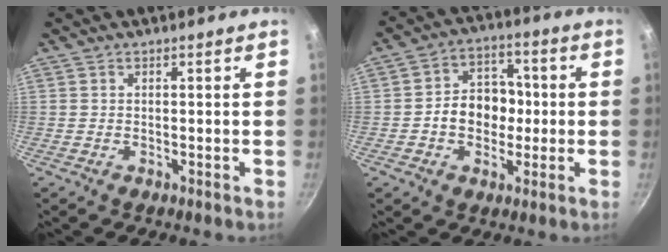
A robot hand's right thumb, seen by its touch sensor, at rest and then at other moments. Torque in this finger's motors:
{"motor_torque": [1.32, 1.68, 0.86, -0.07, 0.06]}